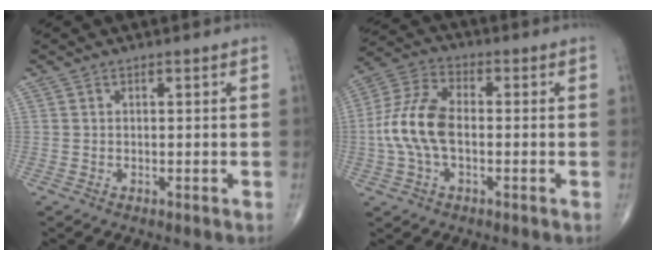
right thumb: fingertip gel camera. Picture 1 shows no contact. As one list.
[{"total": 11.3, "force": [-1.2, 6.3, 9.3], "torque": [-0.203, 0.030, -0.028]}]